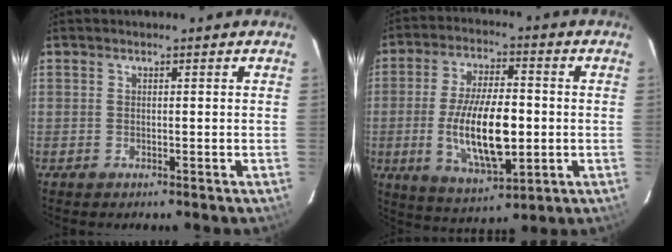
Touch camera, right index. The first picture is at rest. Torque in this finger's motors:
{"motor_torque": [1.49, -0.65, 1.06, 0.21]}